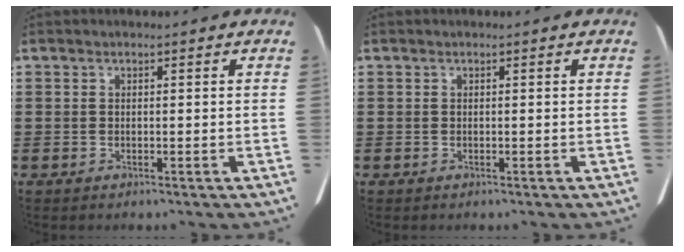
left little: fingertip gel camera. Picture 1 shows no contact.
{"total": 0.0}